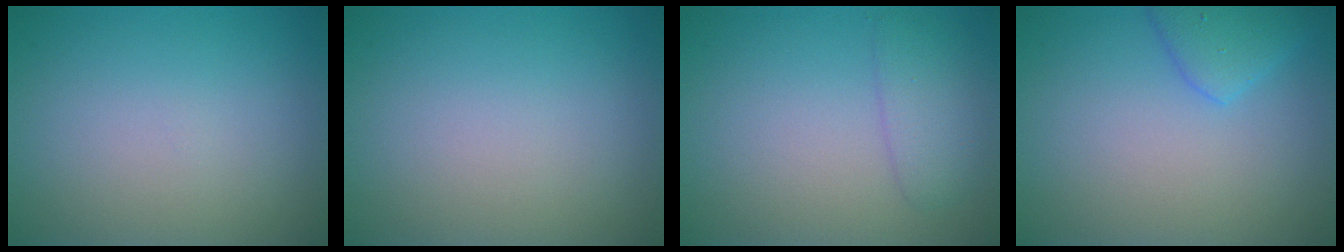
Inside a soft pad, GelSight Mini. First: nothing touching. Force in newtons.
{"total": 0.0}
{"total": 2.3, "press": 2.3, "slide": 0.1}
{"total": 2.5, "press": 2.4, "slide": 0.3}